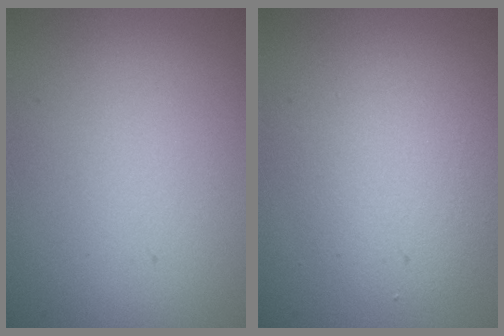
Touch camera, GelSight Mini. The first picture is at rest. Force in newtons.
{"total": 3.4, "press": 3.4, "slide": 0.2}